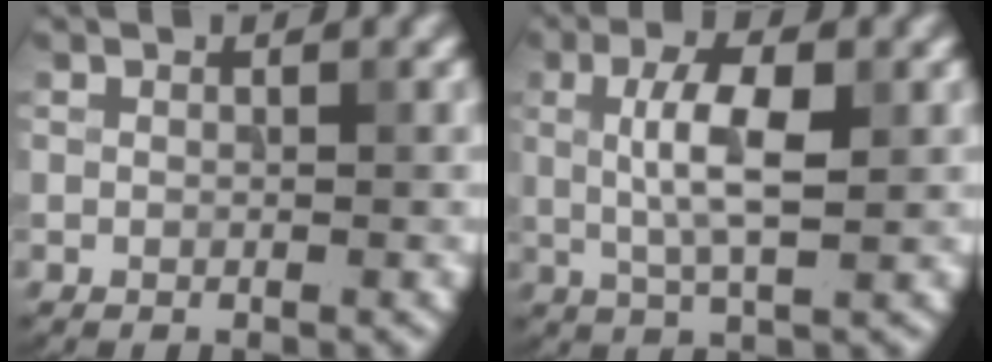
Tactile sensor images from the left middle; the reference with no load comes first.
{"total": 4.9, "force": [0.7, 1.5, 4.6], "torque": [-0.093, 0.004, 0.011]}